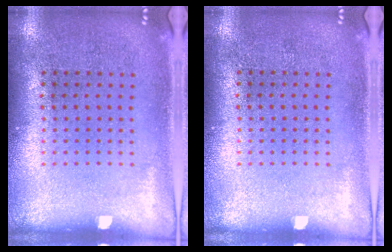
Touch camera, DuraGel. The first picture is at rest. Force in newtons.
{"total": 0.0}